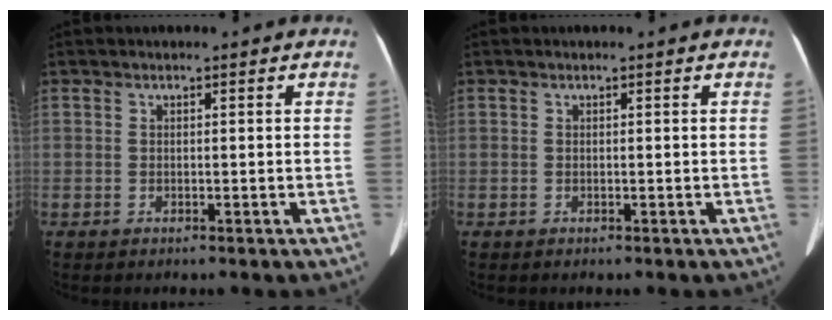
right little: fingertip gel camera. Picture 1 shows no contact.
{"total": 0.0}